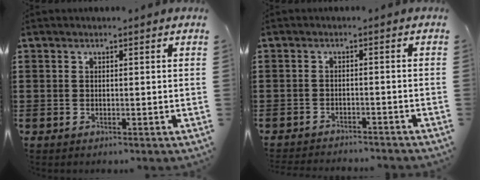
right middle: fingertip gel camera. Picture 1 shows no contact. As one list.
[{"total": 2.1, "force": [-2.1, 0.0, 0.0], "torque": [-0.005, 0.000, -0.044]}]